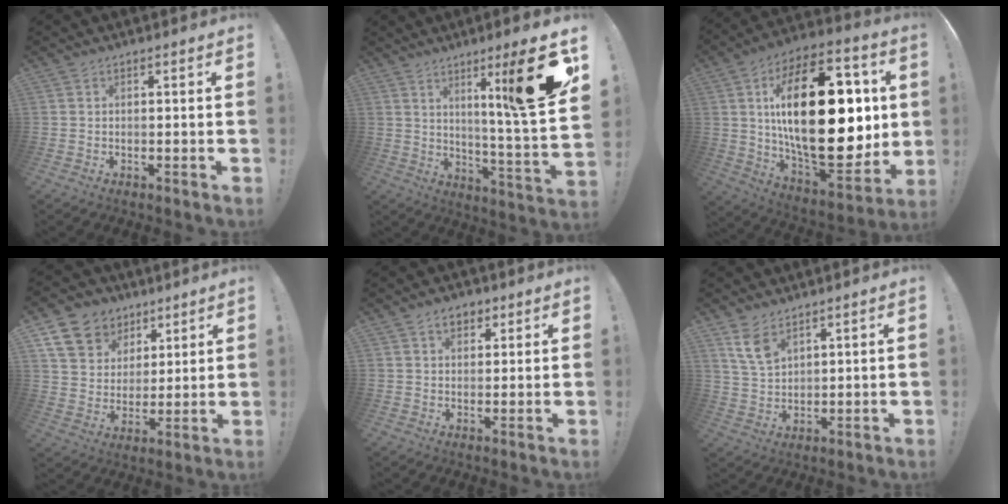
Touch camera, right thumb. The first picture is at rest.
{"total": 17.6, "force": [7.7, -0.8, 15.7], "torque": [-0.219, -0.059, 0.092]}
{"total": 37.0, "force": [4.7, 18.3, 31.8], "torque": [-0.549, -0.020, 0.090]}
{"total": 12.4, "force": [6.9, 9.5, 3.8], "torque": [-0.053, -0.043, 0.137]}
{"total": 4.5, "force": [2.3, 3.2, 2.2], "torque": [-0.023, -0.002, 0.039]}
{"total": 7.8, "force": [5.1, 4.3, 4.0], "torque": [-0.068, -0.024, 0.099]}